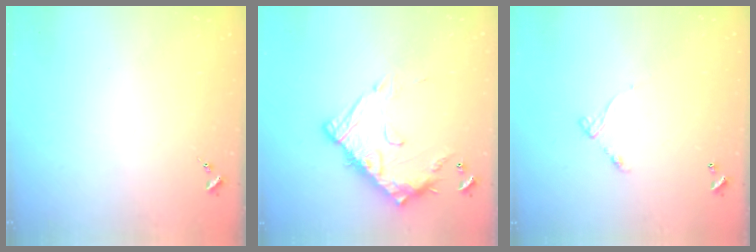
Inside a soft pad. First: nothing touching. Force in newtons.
{"total": 15.4, "press": 15.4, "slide": 1.4}
{"total": 6.2, "press": 6.2, "slide": 0.4}